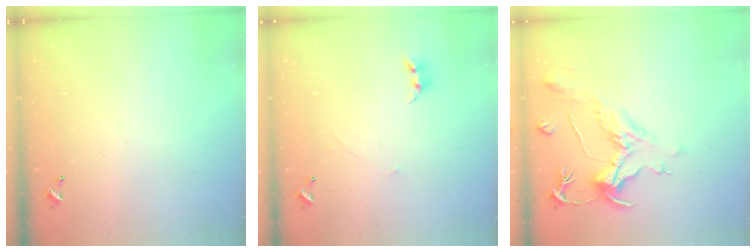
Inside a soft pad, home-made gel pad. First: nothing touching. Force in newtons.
{"total": 0.9, "press": 0.8, "slide": 0.3}
{"total": 1.5, "press": 0.9, "slide": 1.2}